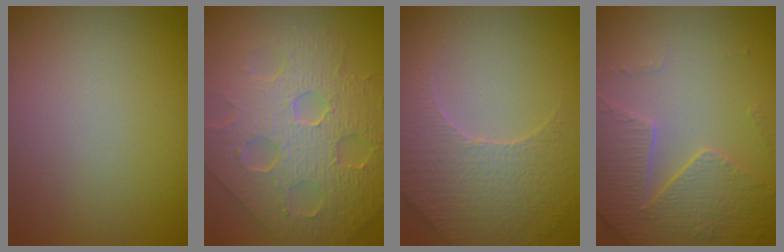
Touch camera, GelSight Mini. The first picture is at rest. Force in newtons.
{"total": 9.3, "press": 6.5, "slide": 6.6}
{"total": 4.3, "press": 4.2, "slide": 1.2}
{"total": 4.5, "press": 3.8, "slide": 2.4}